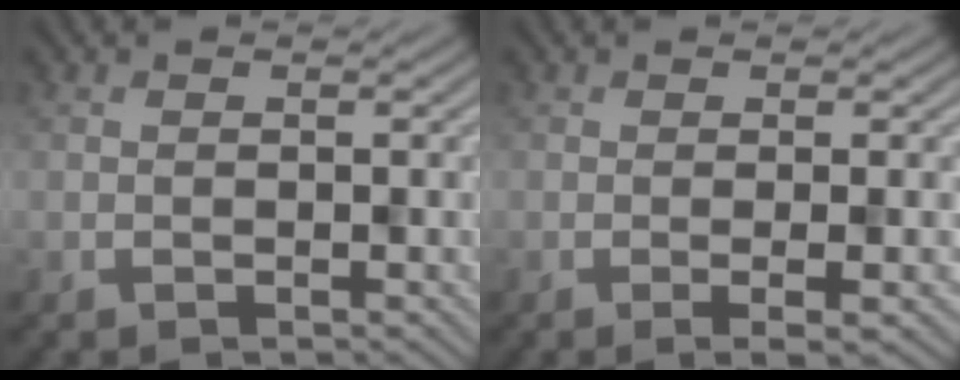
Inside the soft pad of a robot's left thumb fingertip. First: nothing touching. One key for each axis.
{"total": 3.2, "fx": -0.9, "fy": 0.5, "fz": 3.0, "tx": -0.040, "ty": 0.007, "tz": -0.015}